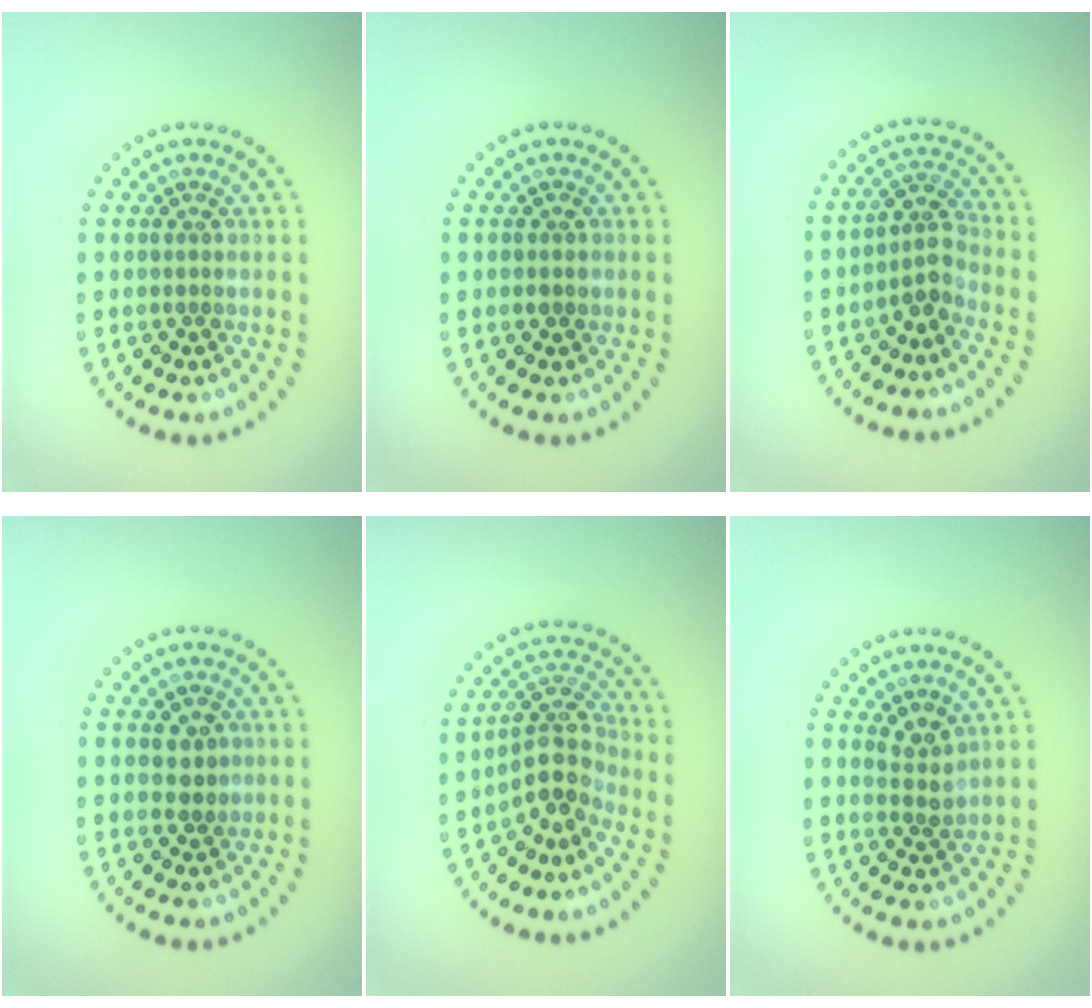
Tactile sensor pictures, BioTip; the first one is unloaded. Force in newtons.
{"total": 1.2, "press": 1.2, "slide": 0.0}
{"total": 2.5, "press": 1.9, "slide": 1.7}
{"total": 1.8, "press": 1.7, "slide": 0.6}
{"total": 3.8, "press": 3.3, "slide": 2.0}
{"total": 1.8, "press": 1.4, "slide": 1.1}